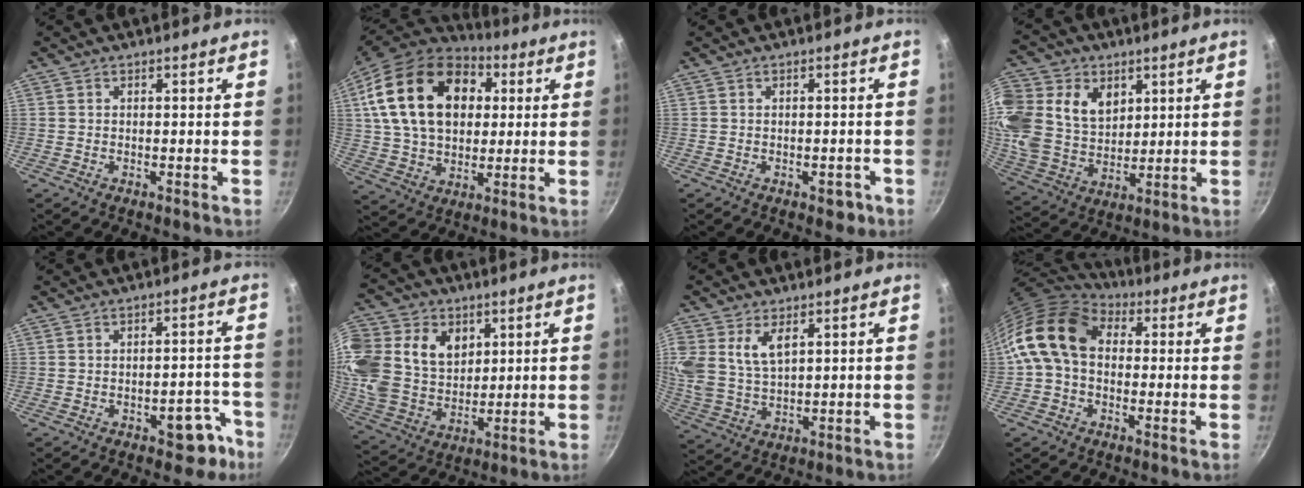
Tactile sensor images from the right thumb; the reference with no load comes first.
{"total": 24.1, "force": [6.5, 16.5, 16.3], "torque": [-0.270, 0.007, 0.113]}
{"total": 2.4, "force": [-1.2, 1.4, 1.6], "torque": [-0.009, 0.012, -0.008]}
{"total": 21.6, "force": [7.3, 16.4, 12.0], "torque": [-0.269, 0.002, 0.143]}
{"total": 6.6, "force": [-3.6, 3.5, 4.2], "torque": [-0.012, 0.037, -0.033]}
{"total": 24.0, "force": [7.8, 18.4, 13.3], "torque": [-0.296, 0.009, 0.151]}
{"total": 10.0, "force": [4.3, 5.8, 7.0], "torque": [-0.144, -0.016, 0.090]}
{"total": 14.5, "force": [1.9, 10.5, 9.8], "torque": [-0.162, 0.022, 0.014]}